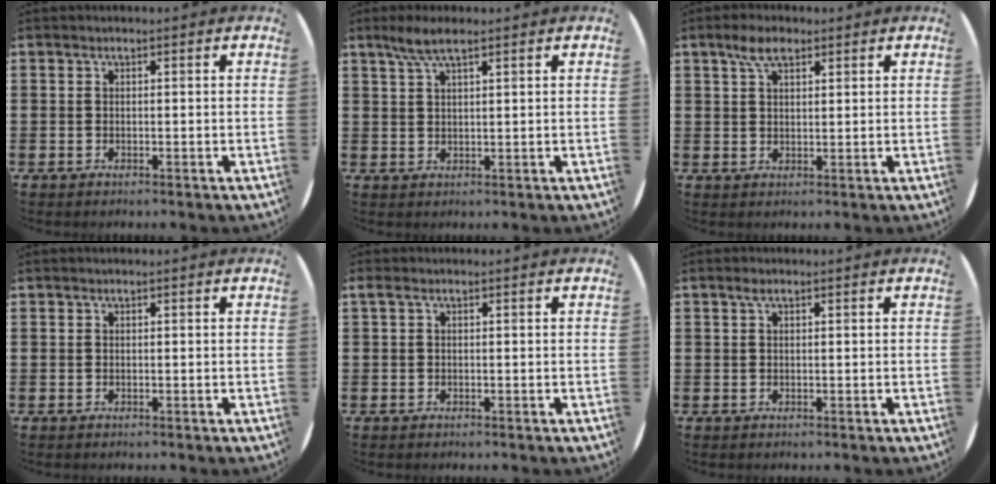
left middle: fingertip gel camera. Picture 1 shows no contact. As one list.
[{"total": 3.6, "force": [2.6, 0.5, 2.5], "torque": [-0.054, 0.006, 0.046]}, {"total": 4.2, "force": [2.8, 1.8, 2.5], "torque": [-0.047, 0.005, 0.049]}, {"total": 0.0}, {"total": 0.0}, {"total": 0.8, "force": [0.4, 0.3, 0.6], "torque": [-0.013, 0.003, 0.006]}]